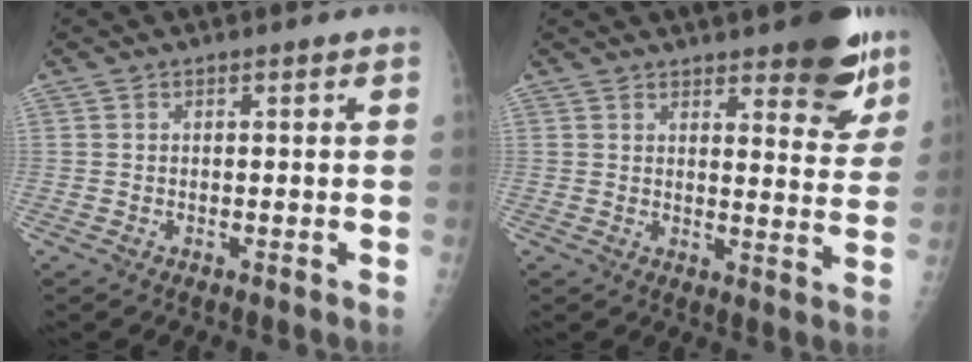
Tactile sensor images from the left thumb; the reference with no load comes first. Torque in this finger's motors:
{"motor_torque": [1.20, 0.79, 0.83, -0.62, 0.20]}